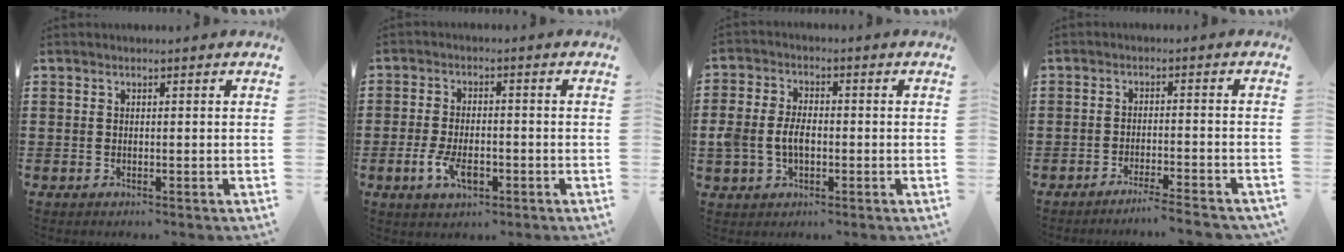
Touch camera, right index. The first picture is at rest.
{"total": 5.3, "force": [-1.9, 2.7, 4.0], "torque": [-0.088, 0.002, -0.038]}
{"total": 5.1, "force": [-0.8, 3.5, 3.6], "torque": [-0.089, 0.001, -0.018]}
{"total": 3.2, "force": [-3.0, -0.4, 1.0], "torque": [-0.018, -0.002, -0.061]}